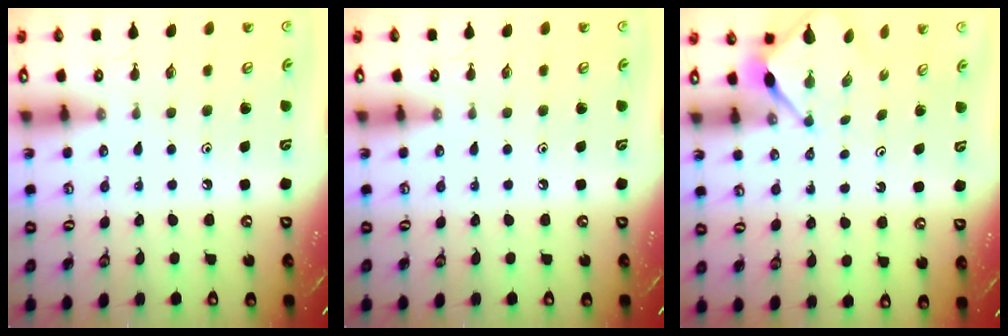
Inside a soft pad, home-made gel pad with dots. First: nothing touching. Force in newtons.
{"total": 0.0}
{"total": 3.0, "press": 2.9, "slide": 0.3}